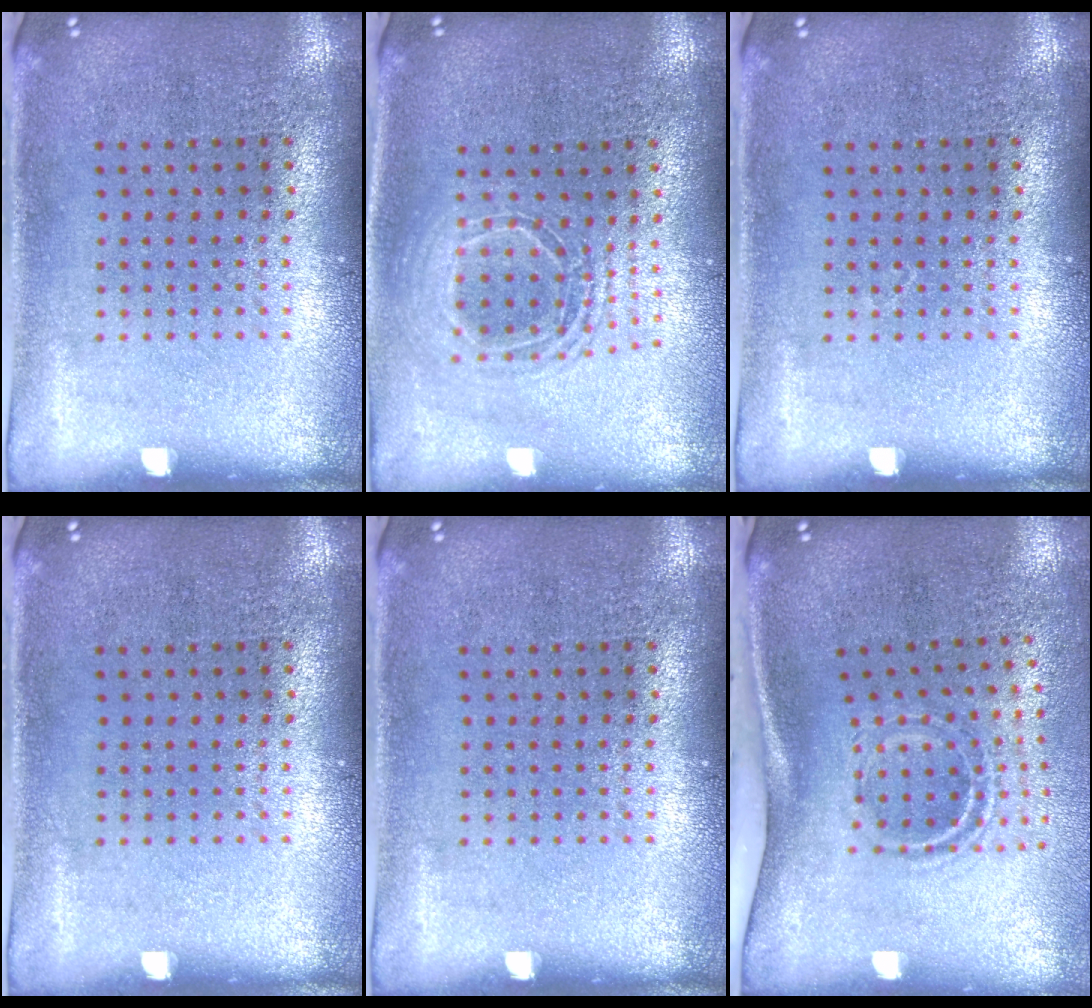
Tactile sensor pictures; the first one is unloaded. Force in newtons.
{"total": 1.6, "press": 1.3, "slide": 0.9}
{"total": 0.0}
{"total": 0.0}
{"total": 0.0}
{"total": 1.9, "press": 1.2, "slide": 1.5}